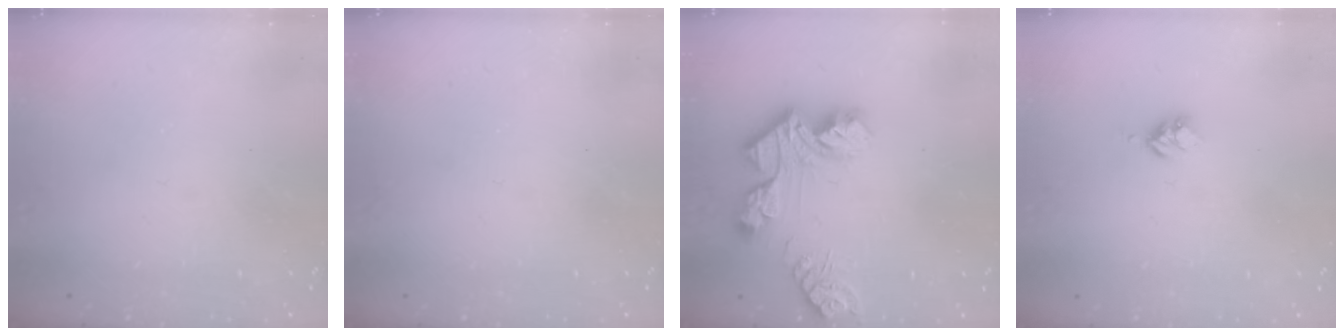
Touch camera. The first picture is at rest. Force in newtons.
{"total": 0.0}
{"total": 12.0, "press": 12.0, "slide": 1.1}
{"total": 3.0, "press": 2.9, "slide": 0.4}